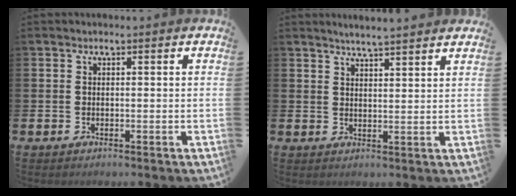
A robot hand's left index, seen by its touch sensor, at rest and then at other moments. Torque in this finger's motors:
{"motor_torque": [1.16, -0.98, 0.46, 0.07]}